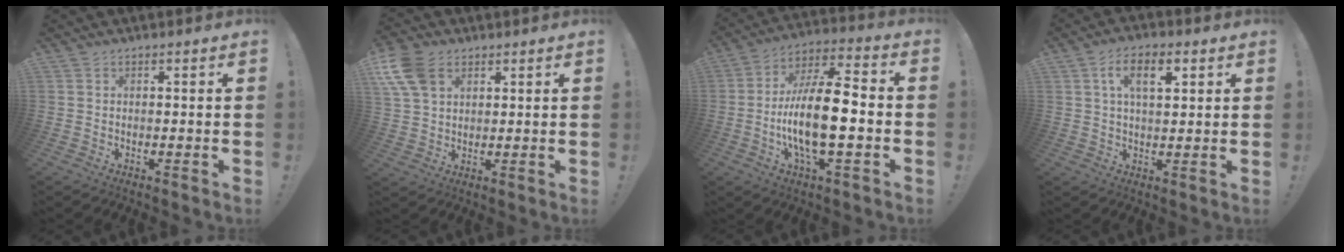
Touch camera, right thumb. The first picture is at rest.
{"total": 10.9, "force": [4.6, 7.3, 6.6], "torque": [-0.135, -0.009, 0.090]}
{"total": 17.3, "force": [-3.2, 5.6, 16.1], "torque": [-0.308, 0.008, -0.056]}
{"total": 8.2, "force": [3.0, 3.6, 6.7], "torque": [-0.102, 0.000, 0.048]}